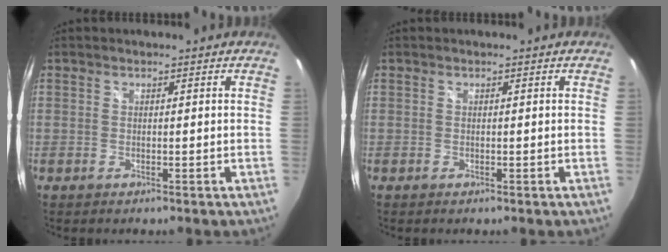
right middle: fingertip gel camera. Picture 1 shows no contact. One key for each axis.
{"total": 0.0}